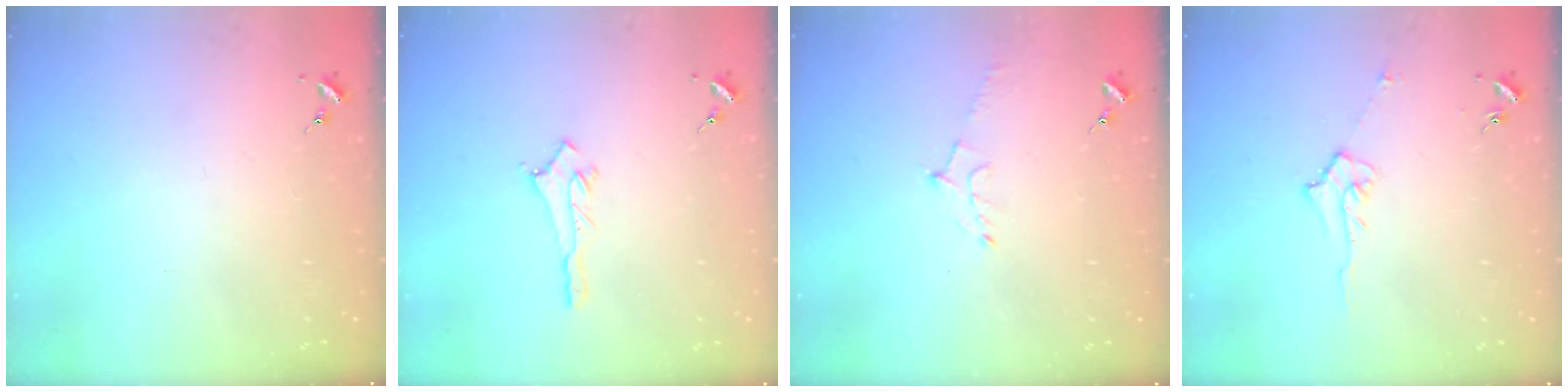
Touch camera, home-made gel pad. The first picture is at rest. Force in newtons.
{"total": 2.8, "press": 2.8, "slide": 0.3}
{"total": 5.6, "press": 5.5, "slide": 1.0}
{"total": 5.1, "press": 5.0, "slide": 0.6}